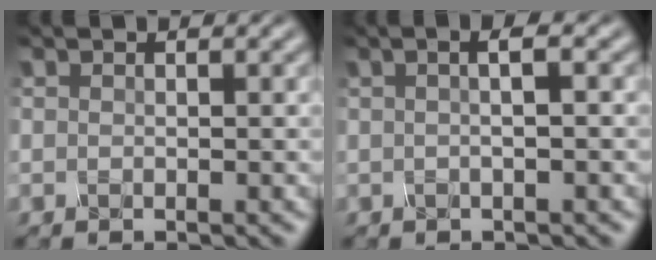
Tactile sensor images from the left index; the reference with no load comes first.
{"total": 3.0, "force": [0.6, 1.1, 2.7], "torque": [-0.022, 0.009, -0.011]}